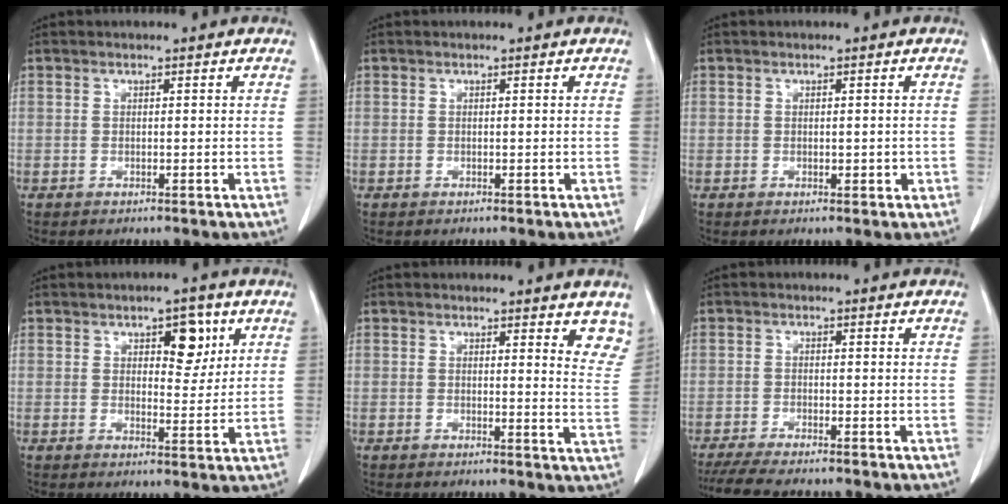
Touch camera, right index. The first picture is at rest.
{"total": 0.0}
{"total": 1.4, "force": [-0.2, 0.7, 1.2], "torque": [-0.016, 0.000, 0.001]}
{"total": 5.6, "force": [2.6, 2.5, 4.3], "torque": [-0.055, 0.002, 0.037]}
{"total": 6.3, "force": [5.3, 1.5, 3.1], "torque": [-0.022, -0.025, 0.038]}
{"total": 7.1, "force": [-6.2, 0.6, 3.5], "torque": [-0.053, -0.019, -0.102]}